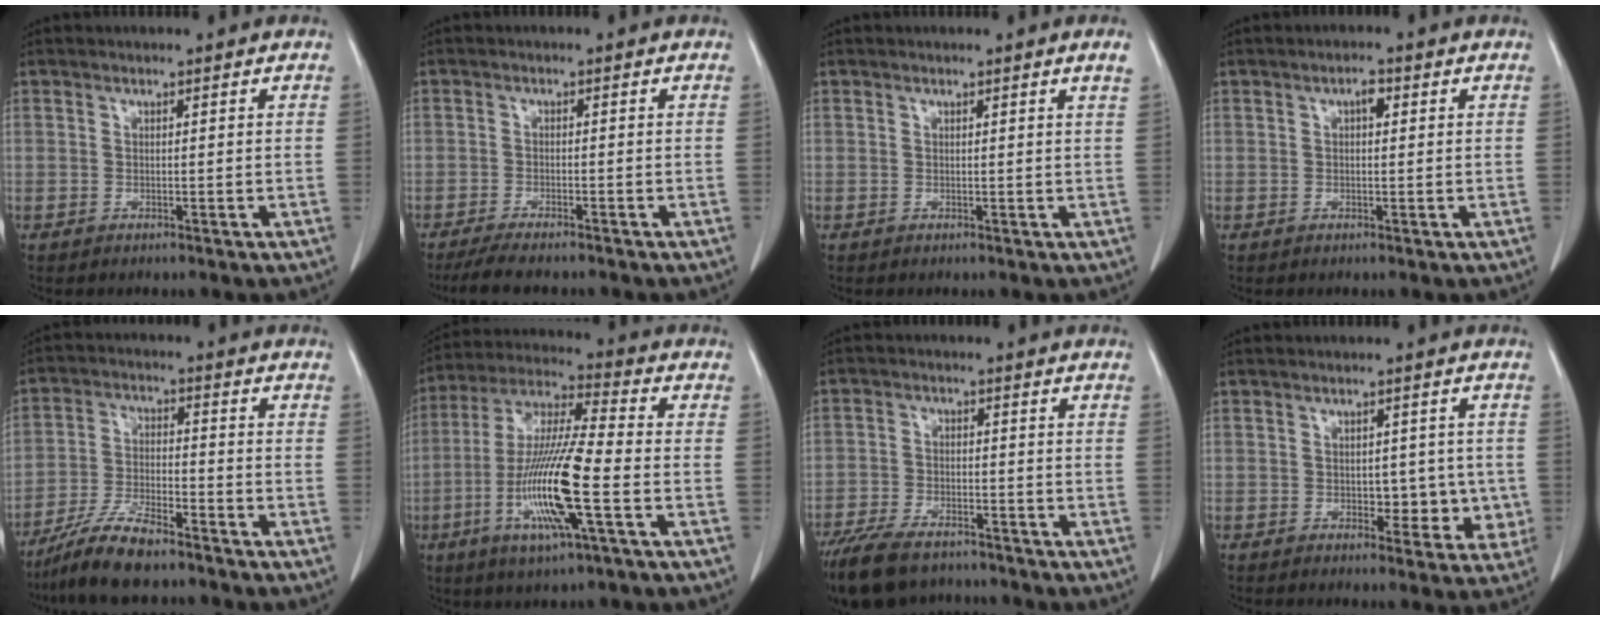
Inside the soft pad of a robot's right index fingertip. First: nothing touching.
{"total": 6.2, "force": [-5.3, 0.8, 3.1], "torque": [-0.050, -0.014, -0.085]}
{"total": 1.0, "force": [0.7, -0.3, 0.5], "torque": [-0.023, -0.009, 0.008]}
{"total": 1.5, "force": [0.4, 0.7, 1.3], "torque": [-0.021, 0.004, 0.006]}
{"total": 9.2, "force": [-7.6, 1.4, 5.0], "torque": [-0.103, -0.021, -0.142]}
{"total": 15.9, "force": [-4.7, 0.8, 15.2], "torque": [-0.308, -0.013, -0.092]}
{"total": 13.5, "force": [-10.9, 5.2, 6.0], "torque": [-0.124, -0.008, -0.171]}
{"total": 5.0, "force": [-0.9, 3.3, 3.6], "torque": [-0.023, 0.008, -0.008]}